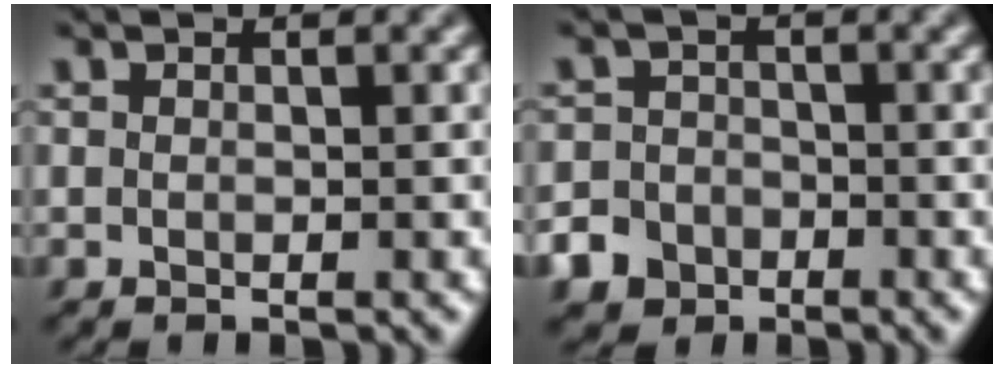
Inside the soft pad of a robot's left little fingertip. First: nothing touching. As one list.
[{"total": 7.1, "force": [-4.1, 5.7, 1.1], "torque": [-0.026, -0.023, -0.086]}]